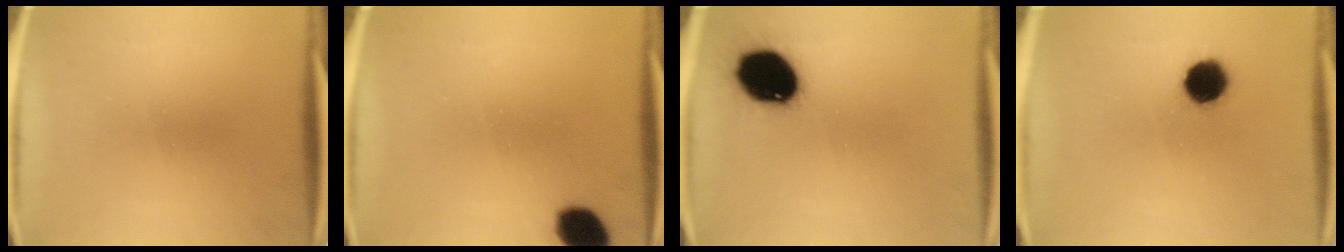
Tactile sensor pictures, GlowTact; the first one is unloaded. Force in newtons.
{"total": 7.6}
{"total": 15.6}
{"total": 8.9}